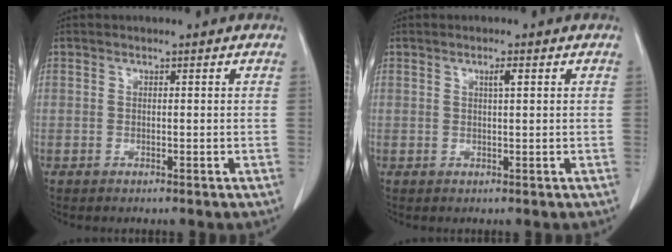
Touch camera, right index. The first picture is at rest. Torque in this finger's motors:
{"motor_torque": [0.11, -0.08, 0.04, 0.02]}